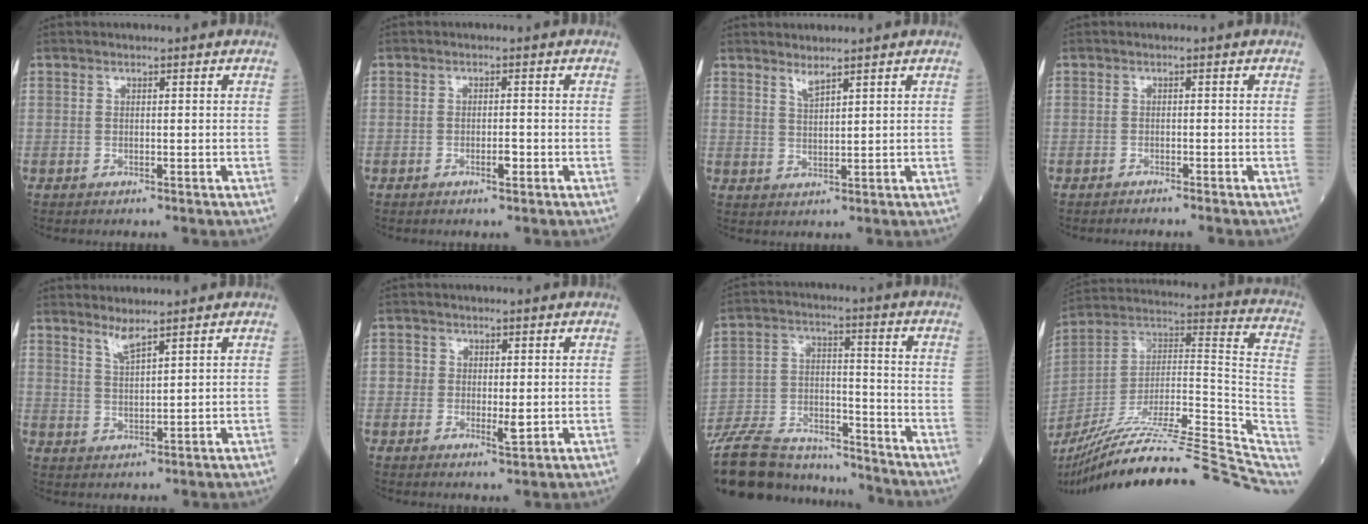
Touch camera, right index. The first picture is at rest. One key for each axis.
{"total": 1.9, "fx": -0.9, "fy": 0.3, "fz": 1.6, "tx": -0.027, "ty": 0.000, "tz": -0.015}
{"total": 2.0, "fx": 1.8, "fy": -0.1, "fz": 0.9, "tx": -0.017, "ty": -0.010, "tz": 0.038}
{"total": 2.6, "fx": -2.4, "fy": -0.2, "fz": 0.8, "tx": -0.009, "ty": 0.001, "tz": -0.031}
{"total": 2.8, "fx": 2.4, "fy": -0.3, "fz": 1.3, "tx": -0.028, "ty": -0.012, "tz": 0.049}
{"total": 3.2, "fx": -0.4, "fy": 1.8, "fz": 2.6, "tx": -0.034, "ty": -0.001, "tz": -0.006}
{"total": 22.0, "fx": -20.4, "fy": 4.9, "fz": 6.9, "tx": -0.172, "ty": -0.006, "tz": -0.329}
{"total": 32.1, "fx": -26.5, "fy": 3.8, "fz": 17.6, "tx": -0.207, "ty": -0.002, "tz": -0.397}